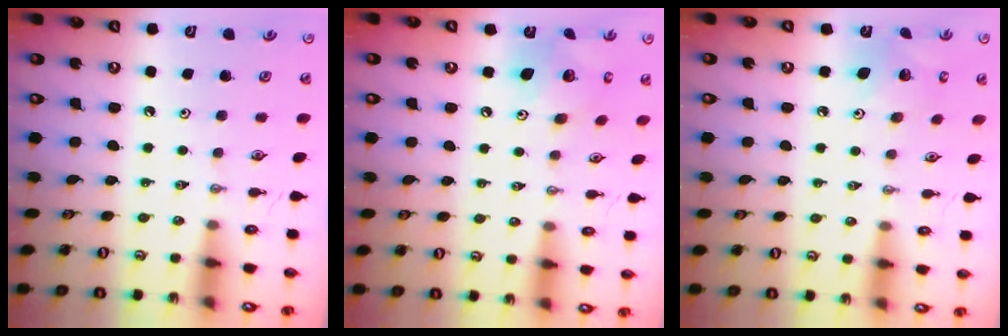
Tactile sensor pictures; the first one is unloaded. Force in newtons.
{"total": 12.3, "press": 12.2, "slide": 1.1}
{"total": 6.6, "press": 6.6, "slide": 0.3}